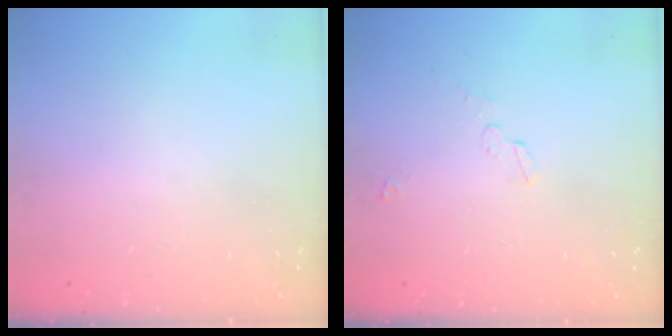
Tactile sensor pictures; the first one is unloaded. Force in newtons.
{"total": 2.6, "press": 2.3, "slide": 1.2}